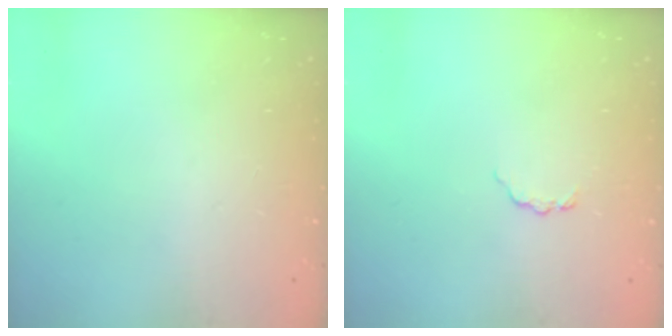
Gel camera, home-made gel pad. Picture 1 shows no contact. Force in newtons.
{"total": 3.6, "press": 3.5, "slide": 0.5}